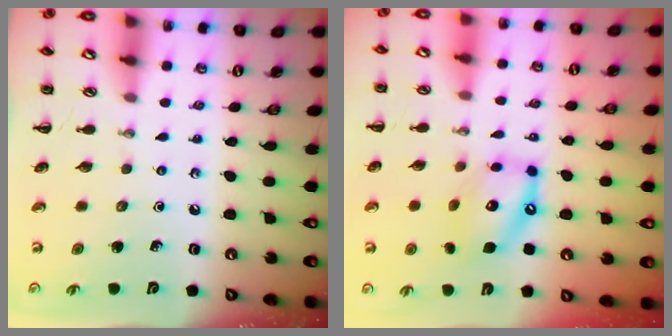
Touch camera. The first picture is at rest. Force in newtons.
{"total": 13.5, "press": 13.3, "slide": 2.5}